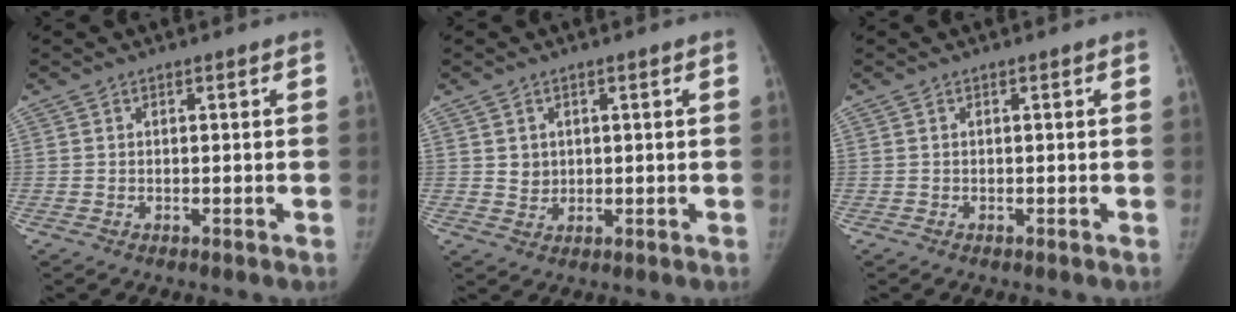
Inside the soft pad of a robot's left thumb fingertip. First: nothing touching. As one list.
[{"total": 2.6, "force": [0.8, 2.3, 0.9], "torque": [-0.004, -0.007, 0.021]}, {"total": 0.0}]